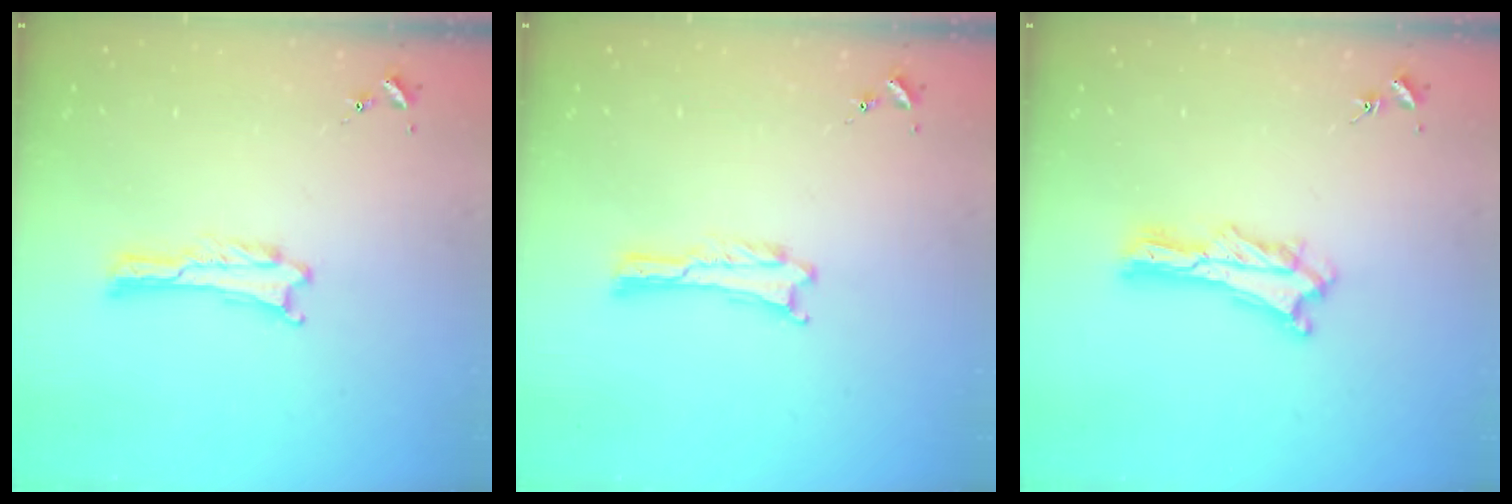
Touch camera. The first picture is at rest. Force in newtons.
{"total": 0.0}
{"total": 3.5, "press": 3.5, "slide": 0.3}